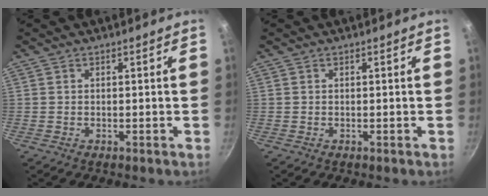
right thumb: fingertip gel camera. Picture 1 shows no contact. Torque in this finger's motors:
{"motor_torque": [-0.01, 0.01, -0.01, 0.01, 0.00]}